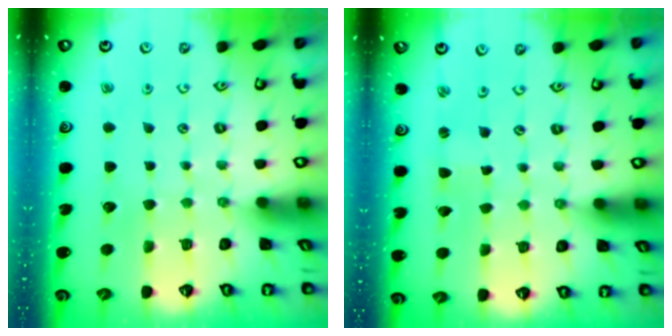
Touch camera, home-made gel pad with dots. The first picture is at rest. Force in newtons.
{"total": 1.0, "press": 1.0, "slide": 0.2}